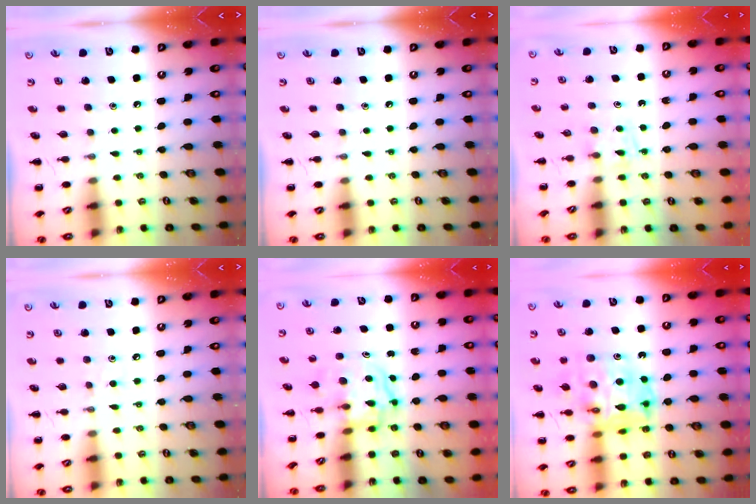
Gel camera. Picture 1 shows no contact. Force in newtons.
{"total": 0.0}
{"total": 3.0, "press": 2.8, "slide": 1.1}
{"total": 2.4, "press": 2.3, "slide": 0.8}
{"total": 3.5, "press": 3.5, "slide": 0.4}
{"total": 14.7, "press": 14.1, "slide": 4.3}